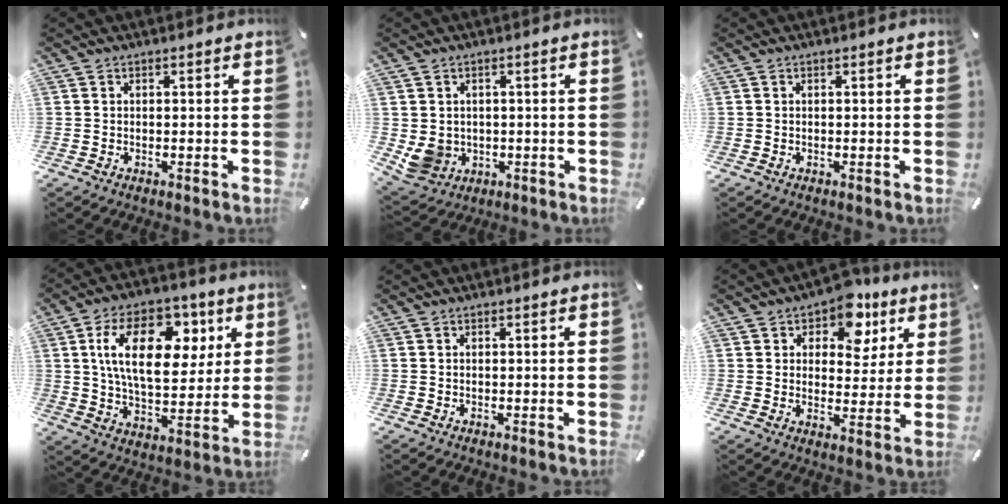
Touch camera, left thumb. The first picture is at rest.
{"total": 6.1, "force": [0.3, 5.9, 1.4], "torque": [-0.050, -0.008, 0.007]}
{"total": 0.0}
{"total": 20.2, "force": [6.4, 11.9, 15.1], "torque": [-0.257, 0.003, 0.106]}
{"total": 0.0}
{"total": 10.0, "force": [6.0, 6.5, 4.6], "torque": [-0.056, -0.036, 0.101]}